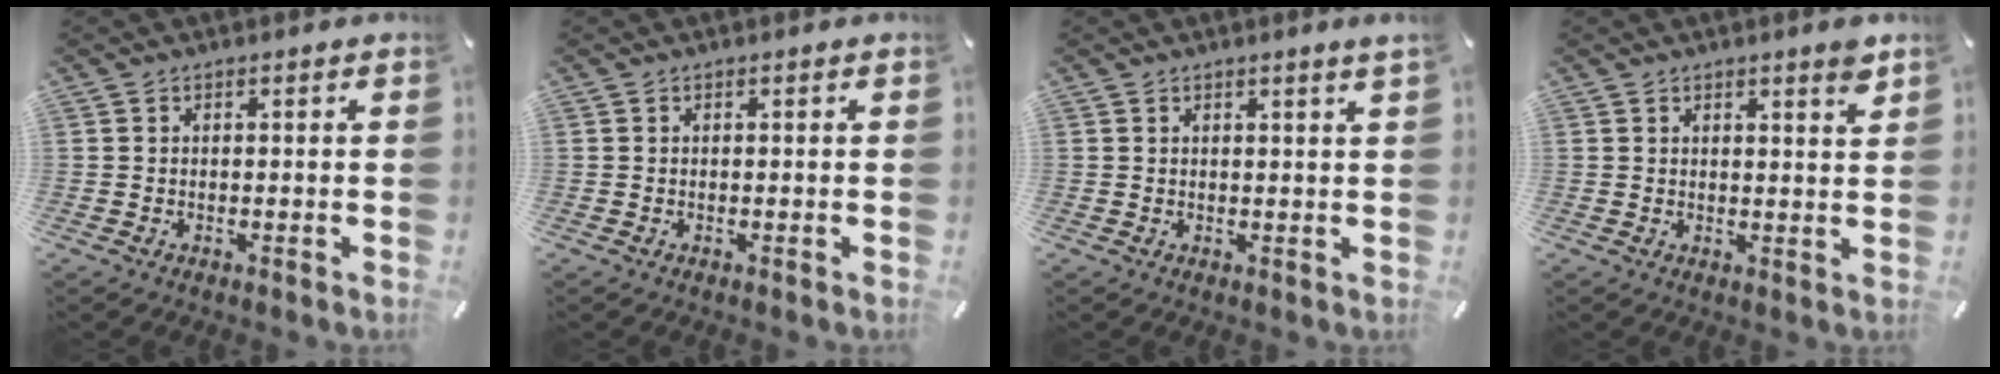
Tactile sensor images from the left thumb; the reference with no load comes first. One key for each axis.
{"total": 0.0}
{"total": 1.5, "fx": 1.0, "fy": -0.2, "fz": 1.0, "tx": -0.020, "ty": -0.002, "tz": 0.018}
{"total": 3.1, "fx": 2.4, "fy": 0.5, "fz": 1.9, "tx": -0.026, "ty": -0.014, "tz": 0.038}